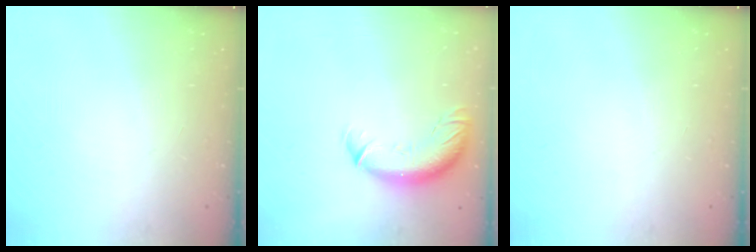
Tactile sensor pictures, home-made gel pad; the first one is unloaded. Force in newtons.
{"total": 12.0, "press": 11.7, "slide": 3.0}
{"total": 0.0}